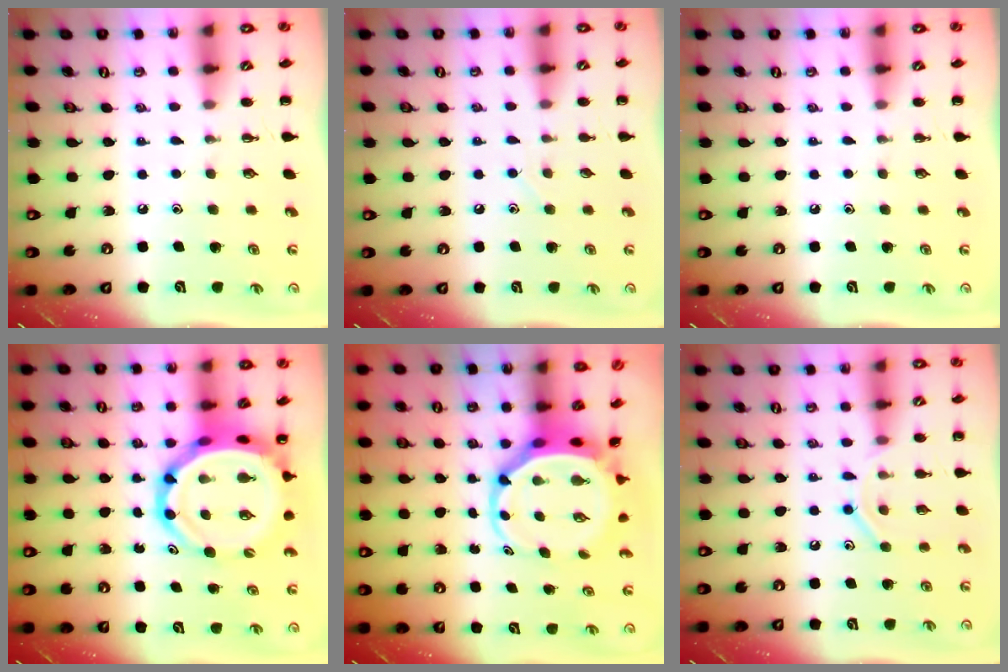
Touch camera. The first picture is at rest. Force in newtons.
{"total": 2.9, "press": 2.7, "slide": 0.9}
{"total": 0.0}
{"total": 11.0, "press": 10.6, "slide": 3.0}
{"total": 6.4, "press": 6.2, "slide": 1.6}
{"total": 8.4, "press": 8.4, "slide": 1.0}